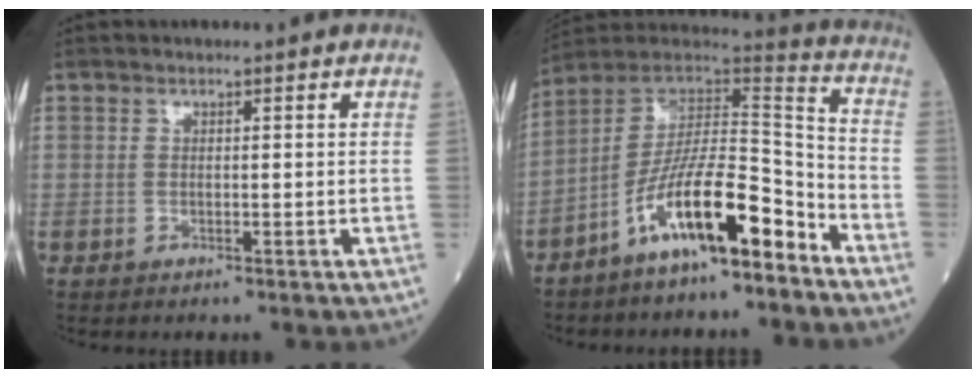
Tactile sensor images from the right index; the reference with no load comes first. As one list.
[{"total": 14.6, "force": [-8.7, 2.8, 11.4], "torque": [-0.203, 0.019, -0.155]}]